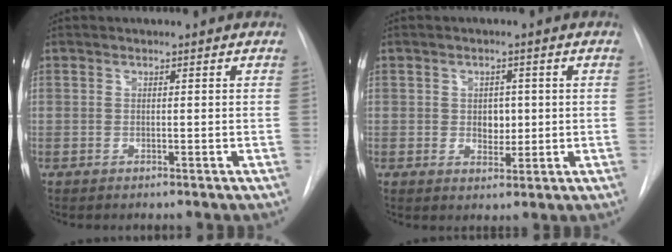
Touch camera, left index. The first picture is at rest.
{"total": 3.1, "force": [0.4, 2.3, 2.1], "torque": [-0.027, -0.001, 0.010]}